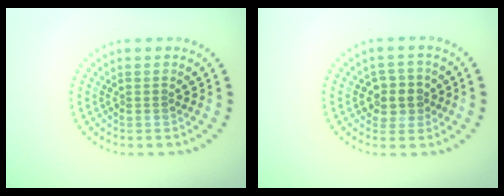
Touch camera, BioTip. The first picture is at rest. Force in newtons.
{"total": 2.7, "press": 2.5, "slide": 0.9}